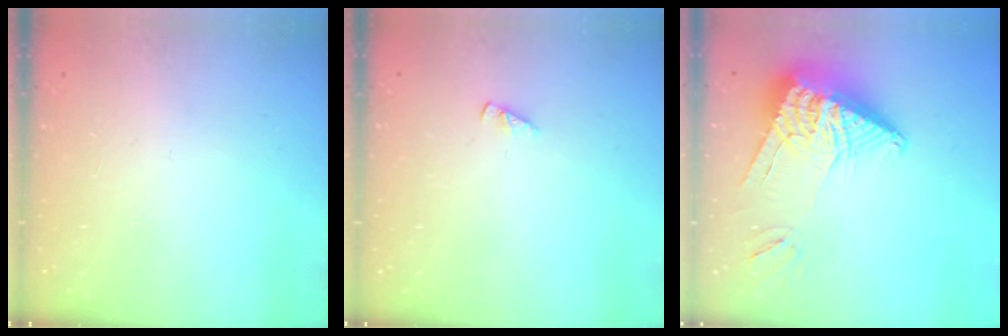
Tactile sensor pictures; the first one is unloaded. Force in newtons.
{"total": 1.3, "press": 1.3, "slide": 0.2}
{"total": 14.2, "press": 14.1, "slide": 1.7}